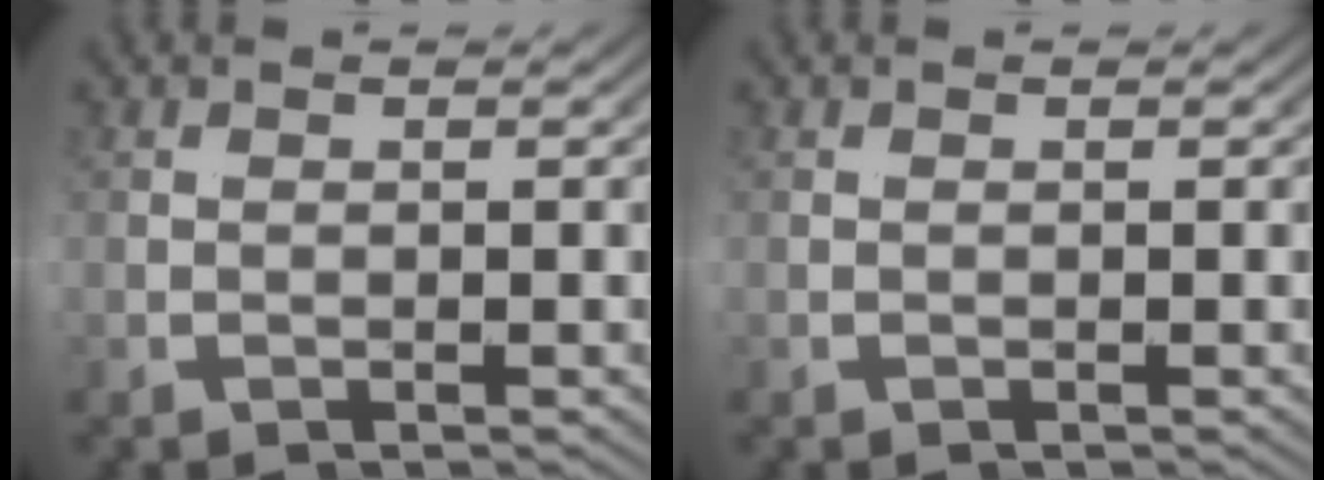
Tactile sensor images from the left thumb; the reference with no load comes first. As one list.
[{"total": 0.0}]